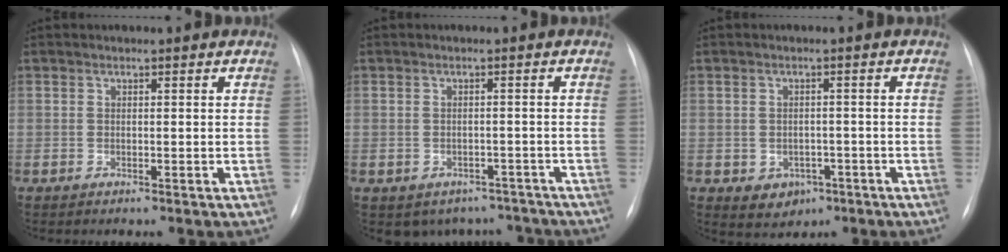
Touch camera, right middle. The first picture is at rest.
{"total": 6.4, "force": [-5.2, 3.7, 0.6], "torque": [0.011, 0.021, -0.060]}
{"total": 4.1, "force": [-1.7, 3.3, 1.8], "torque": [-0.022, 0.007, -0.008]}